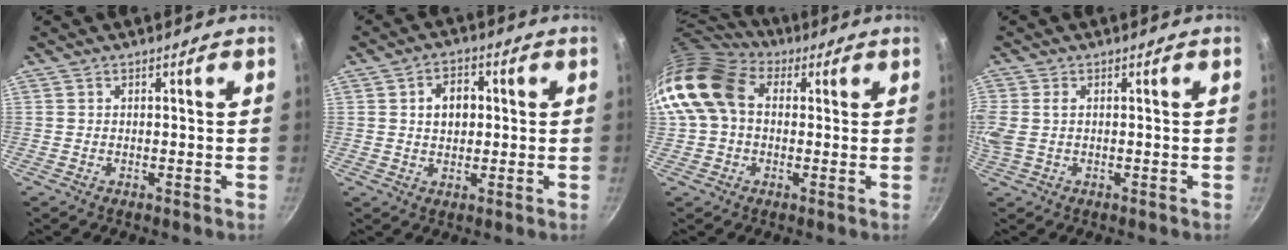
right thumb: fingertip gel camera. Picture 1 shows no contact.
{"total": 5.7, "force": [0.8, 4.1, 3.9], "torque": [-0.040, 0.008, 0.011]}
{"total": 13.5, "force": [1.6, 10.1, 8.9], "torque": [-0.155, 0.024, 0.013]}
{"total": 5.7, "force": [0.7, 3.2, 4.7], "torque": [-0.108, 0.005, 0.012]}